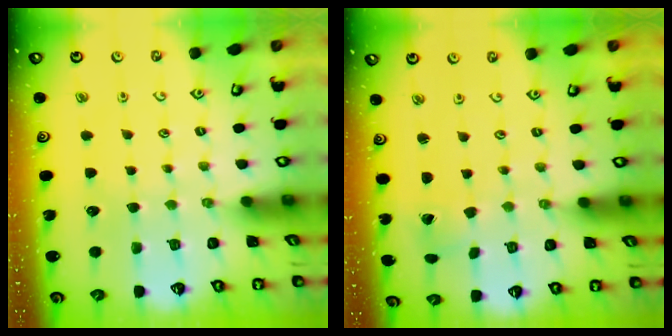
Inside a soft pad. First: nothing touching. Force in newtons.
{"total": 1.3, "press": 1.3, "slide": 0.1}